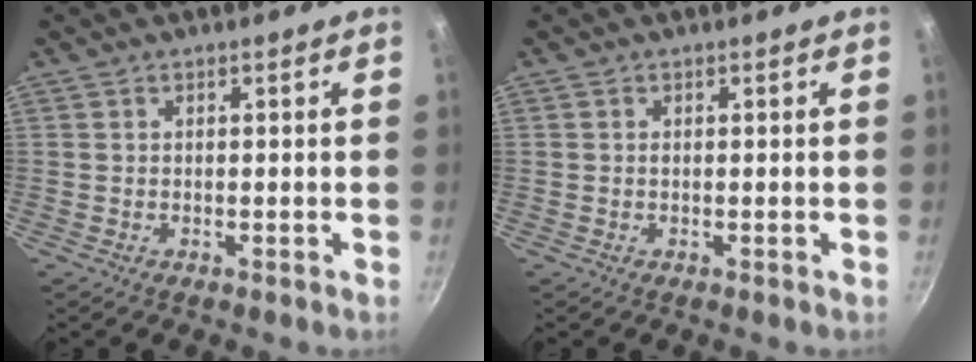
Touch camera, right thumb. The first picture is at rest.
{"total": 0.0}